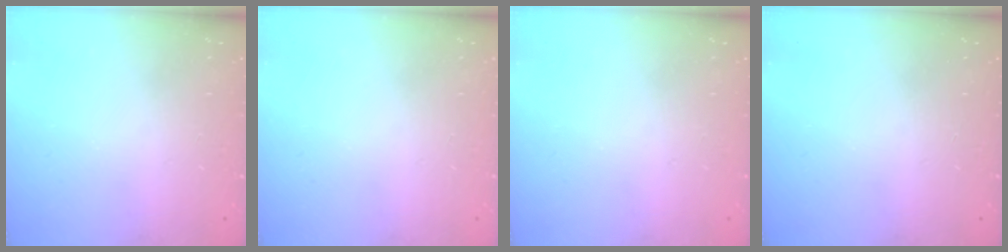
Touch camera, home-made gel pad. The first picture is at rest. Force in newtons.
{"total": 0.0}
{"total": 0.0}
{"total": 0.0}